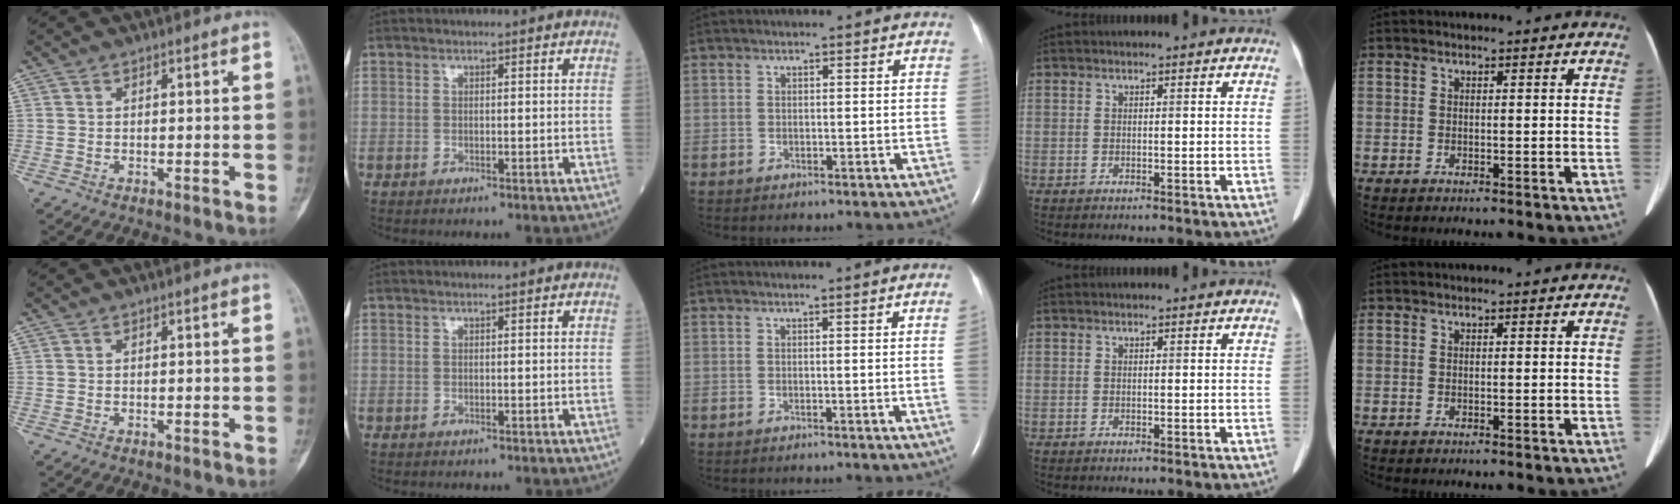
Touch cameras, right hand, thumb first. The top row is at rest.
{"middle": {"total": 2.0, "force": [-0.2, -0.9, 1.7], "torque": [-0.020, -0.001, -0.003]}}